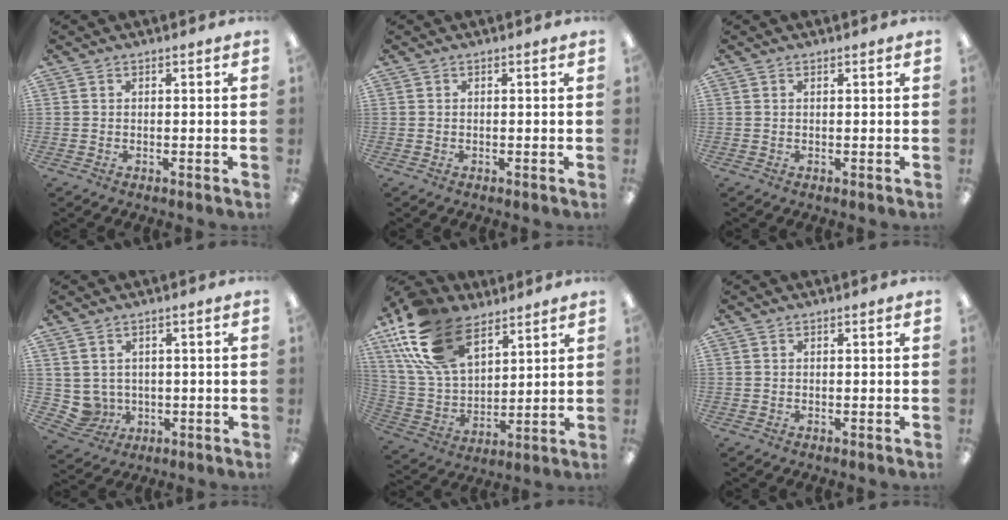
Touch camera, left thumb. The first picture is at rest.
{"total": 0.0}
{"total": 0.0}
{"total": 4.5, "force": [1.5, 4.1, 0.6], "torque": [-0.034, -0.004, 0.033]}
{"total": 21.4, "force": [12.3, 11.8, 12.9], "torque": [-0.285, -0.035, 0.228]}
{"total": 0.0}